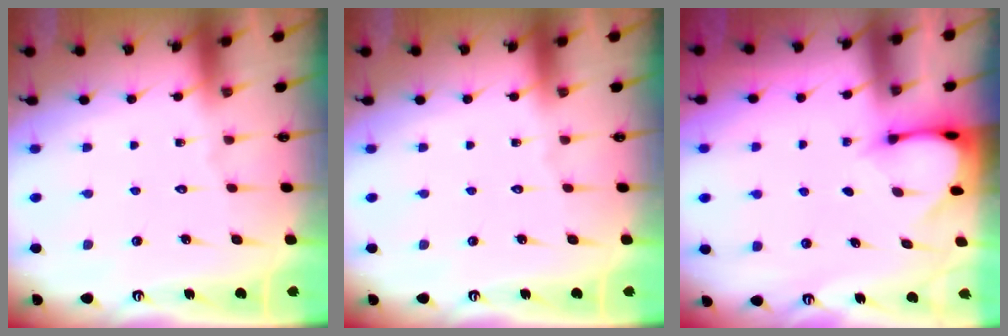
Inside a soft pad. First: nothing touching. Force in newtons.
{"total": 0.0}
{"total": 3.1, "press": 3.1, "slide": 0.2}